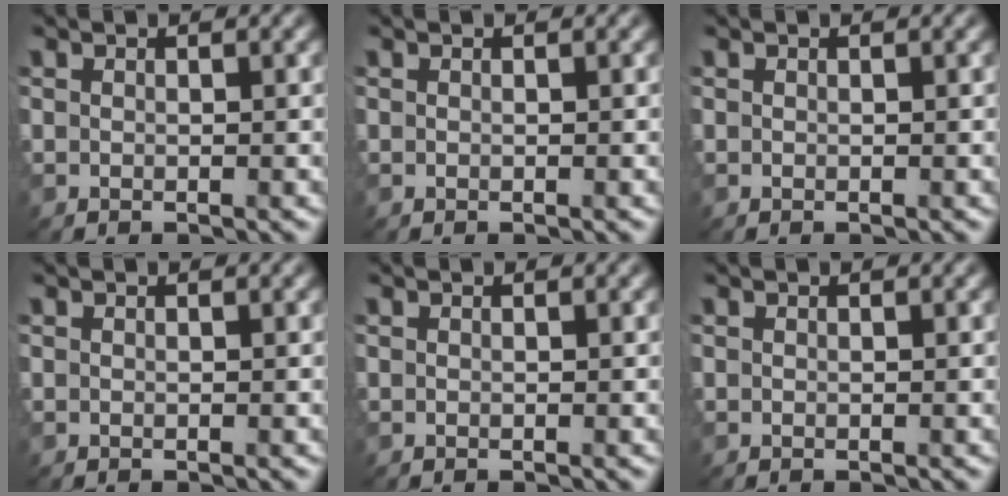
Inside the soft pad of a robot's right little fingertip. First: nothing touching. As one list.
[{"total": 0.0}, {"total": 0.0}, {"total": 0.0}, {"total": 0.0}, {"total": 0.0}]